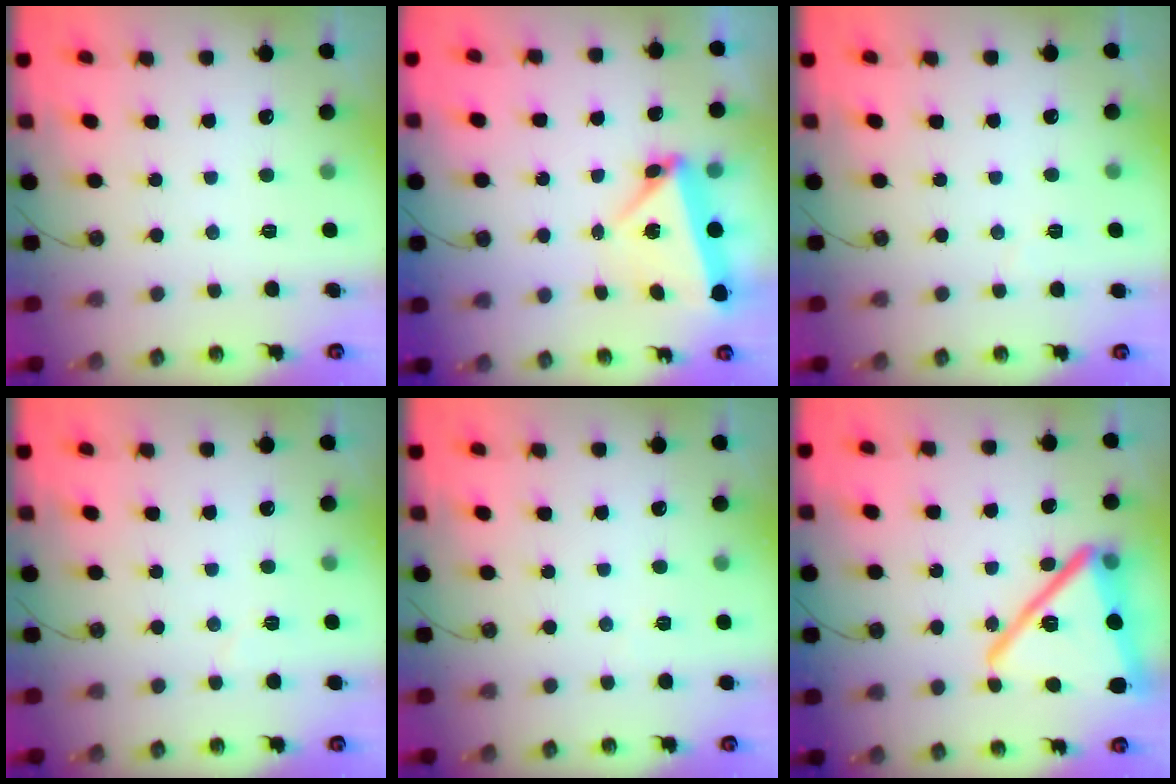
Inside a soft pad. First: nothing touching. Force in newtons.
{"total": 6.0, "press": 4.6, "slide": 3.9}
{"total": 3.9, "press": 3.6, "slide": 1.6}
{"total": 3.8, "press": 3.7, "slide": 0.8}
{"total": 2.0, "press": 1.9, "slide": 0.8}
{"total": 24.8, "press": 24.7, "slide": 2.2}